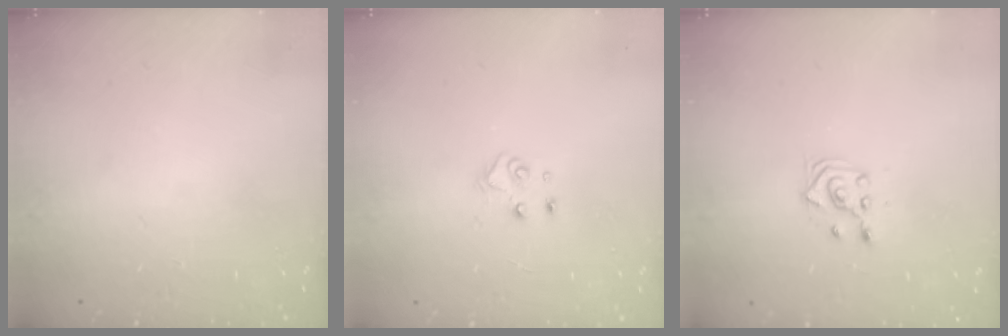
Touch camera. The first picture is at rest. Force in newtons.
{"total": 4.0, "press": 4.0, "slide": 0.2}
{"total": 3.1, "press": 3.0, "slide": 0.9}